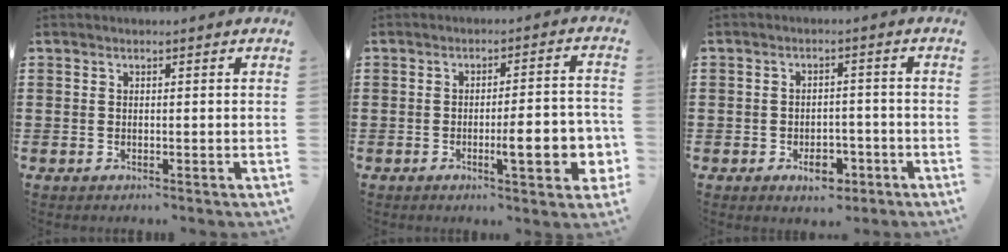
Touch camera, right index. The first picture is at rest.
{"total": 8.5, "force": [-2.3, 1.9, 7.9], "torque": [-0.106, -0.007, -0.037]}
{"total": 4.5, "force": [-2.7, 2.7, 2.4], "torque": [-0.037, 0.007, -0.049]}